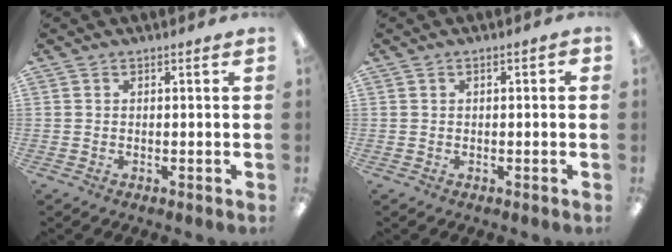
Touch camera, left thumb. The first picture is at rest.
{"total": 1.5, "force": [0.0, 0.8, 1.3], "torque": [-0.022, 0.005, 0.000]}